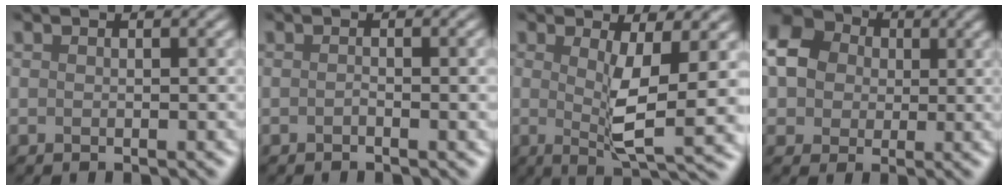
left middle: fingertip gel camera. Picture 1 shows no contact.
{"total": 1.2, "force": [-0.9, -0.2, 0.7], "torque": [-0.009, 0.000, -0.002]}
{"total": 4.1, "force": [-0.2, -0.2, 4.1], "torque": [-0.098, -0.008, 0.025]}
{"total": 4.3, "force": [0.6, 4.2, 0.9], "torque": [-0.049, 0.027, 0.015]}